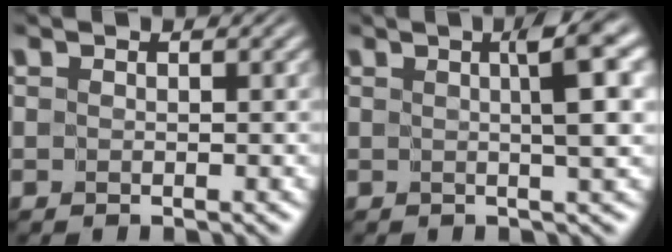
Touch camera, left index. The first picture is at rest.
{"total": 4.5, "force": [1.0, 0.6, 4.4], "torque": [-0.050, 0.010, 0.011]}